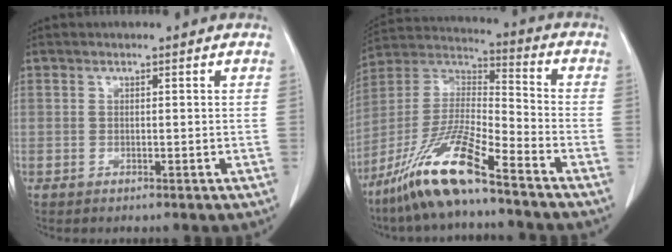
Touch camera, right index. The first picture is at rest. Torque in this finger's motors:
{"motor_torque": [1.14, -1.00, 0.58, 0.21]}